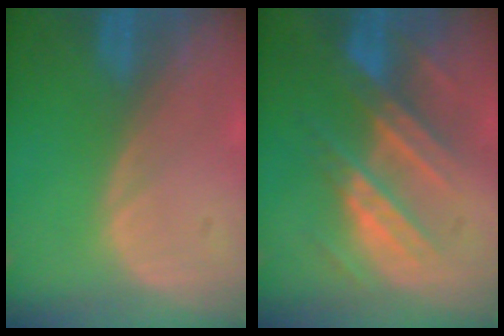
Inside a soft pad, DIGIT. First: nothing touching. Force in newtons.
{"total": 9.0, "press": 7.8, "slide": 4.4}